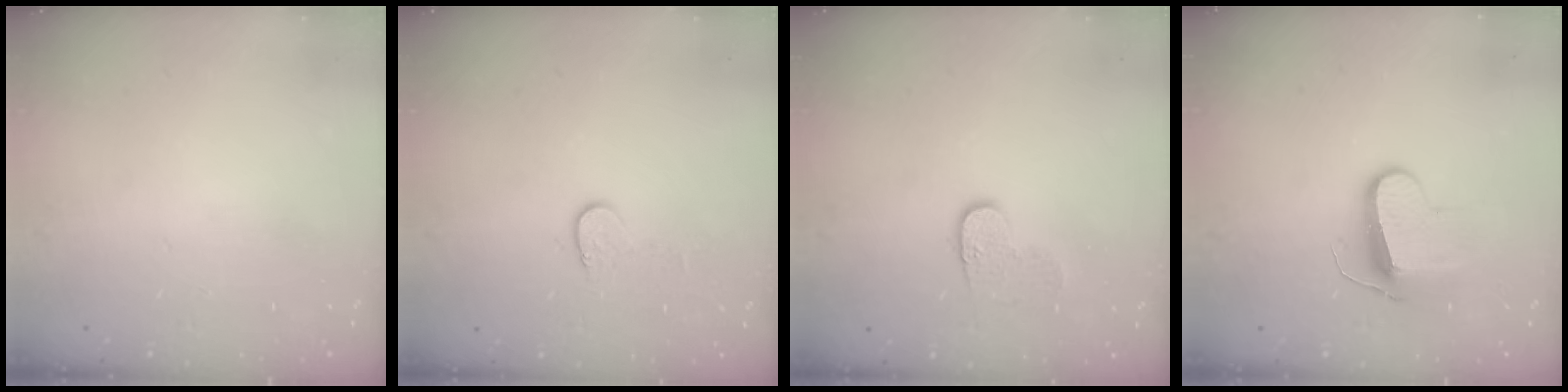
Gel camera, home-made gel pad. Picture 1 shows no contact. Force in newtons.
{"total": 5.6, "press": 5.6, "slide": 0.5}
{"total": 6.2, "press": 6.2, "slide": 0.3}
{"total": 9.0, "press": 9.0, "slide": 0.6}